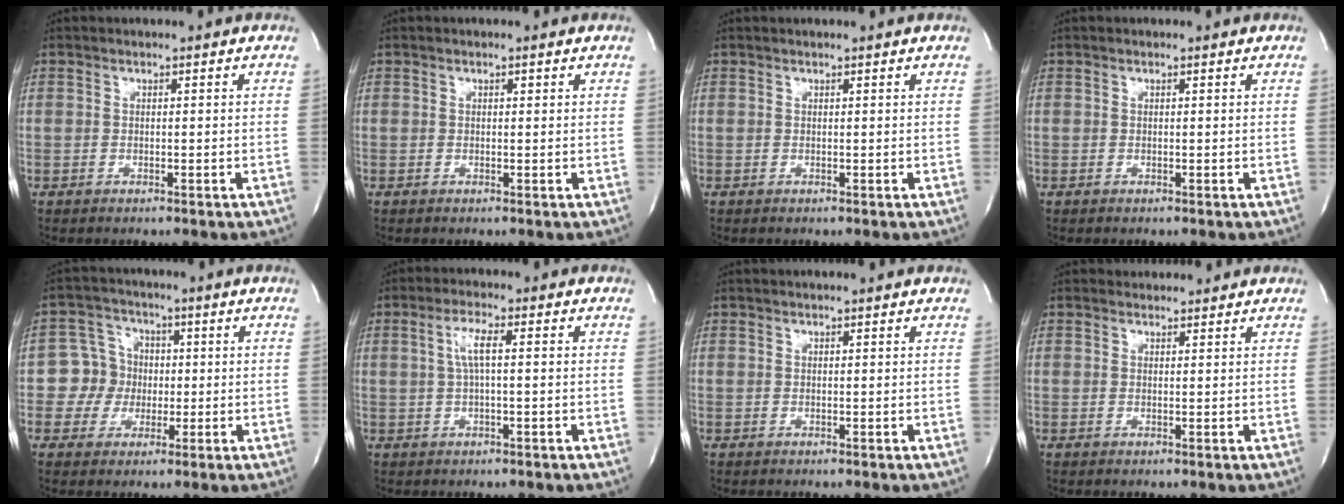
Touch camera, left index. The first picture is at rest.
{"total": 0.0}
{"total": 1.3, "force": [1.2, -0.1, 0.4], "torque": [-0.011, 0.007, 0.014]}
{"total": 0.0}
{"total": 5.8, "force": [-0.4, 5.7, 0.7], "torque": [-0.014, 0.018, -0.008]}
{"total": 3.9, "force": [0.5, 0.5, 3.8], "torque": [-0.076, 0.007, 0.009]}
{"total": 2.5, "force": [2.3, -0.1, 0.9], "torque": [-0.014, 0.014, 0.025]}
{"total": 2.5, "force": [2.4, 0.7, -0.1], "torque": [-0.008, 0.012, 0.031]}